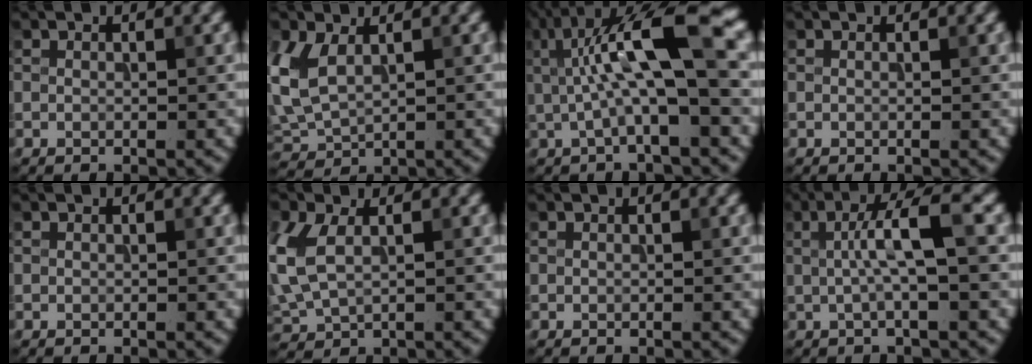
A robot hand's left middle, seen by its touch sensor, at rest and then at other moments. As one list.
[{"total": 4.1, "force": [1.1, 2.6, 2.9], "torque": [-0.079, -0.001, 0.028]}, {"total": 9.6, "force": [1.6, 2.4, 9.1], "torque": [-0.154, 0.007, 0.028]}, {"total": 0.0}, {"total": 0.0}, {"total": 4.7, "force": [0.8, 2.9, 3.5], "torque": [-0.101, 0.003, 0.019]}, {"total": 0.0}, {"total": 4.7, "force": [0.5, 0.8, 4.6], "torque": [-0.082, 0.010, 0.006]}]